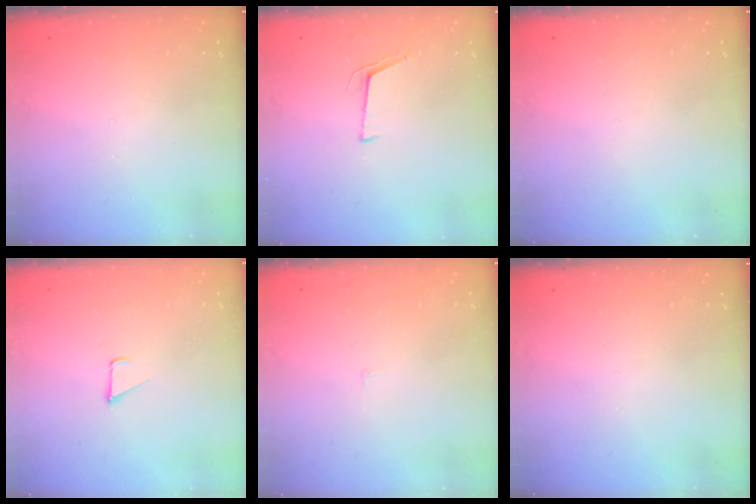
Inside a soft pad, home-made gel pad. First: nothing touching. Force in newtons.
{"total": 4.2, "press": 3.5, "slide": 2.3}
{"total": 0.0}
{"total": 1.8, "press": 1.7, "slide": 0.1}
{"total": 1.8, "press": 1.8, "slide": 0.1}
{"total": 0.0}